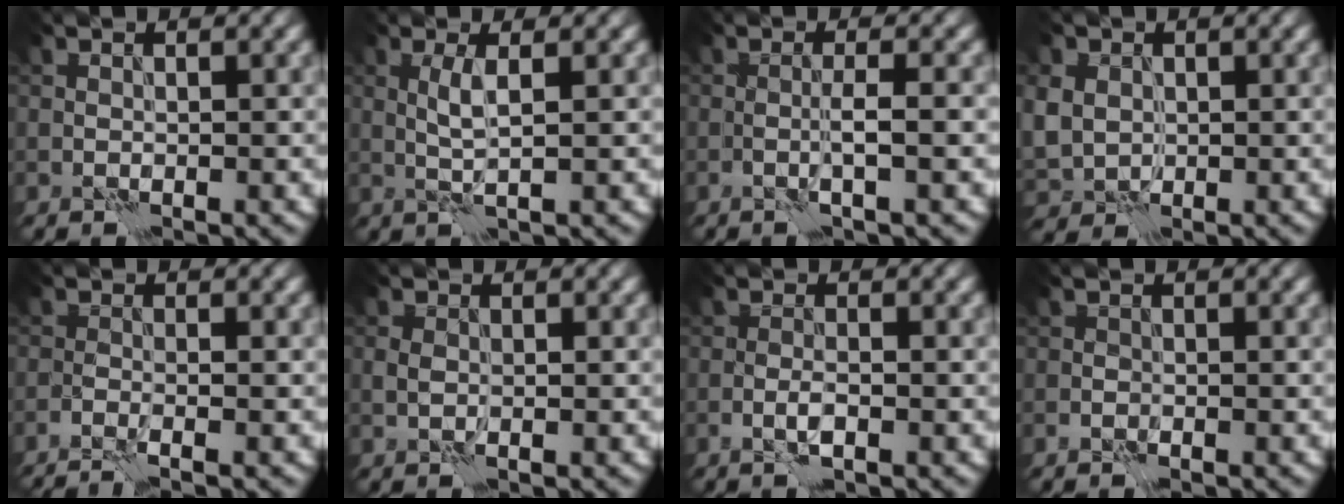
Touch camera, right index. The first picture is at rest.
{"total": 2.1, "force": [0.4, 0.2, 2.0], "torque": [-0.045, 0.005, 0.007]}
{"total": 2.0, "force": [-0.4, 0.1, 1.9], "torque": [-0.036, 0.003, -0.011]}
{"total": 4.2, "force": [0.8, 3.7, 1.9], "torque": [-0.060, 0.007, 0.014]}
{"total": 2.5, "force": [-1.8, 0.4, 1.6], "torque": [-0.026, 0.003, -0.035]}
{"total": 1.2, "force": [0.0, 0.8, 0.9], "torque": [-0.020, 0.001, 0.000]}
{"total": 1.6, "force": [-0.7, 0.4, 1.4], "torque": [-0.028, 0.002, -0.017]}
{"total": 0.5, "force": [-0.3, 0.4, 0.2], "torque": [-0.001, 0.000, -0.007]}